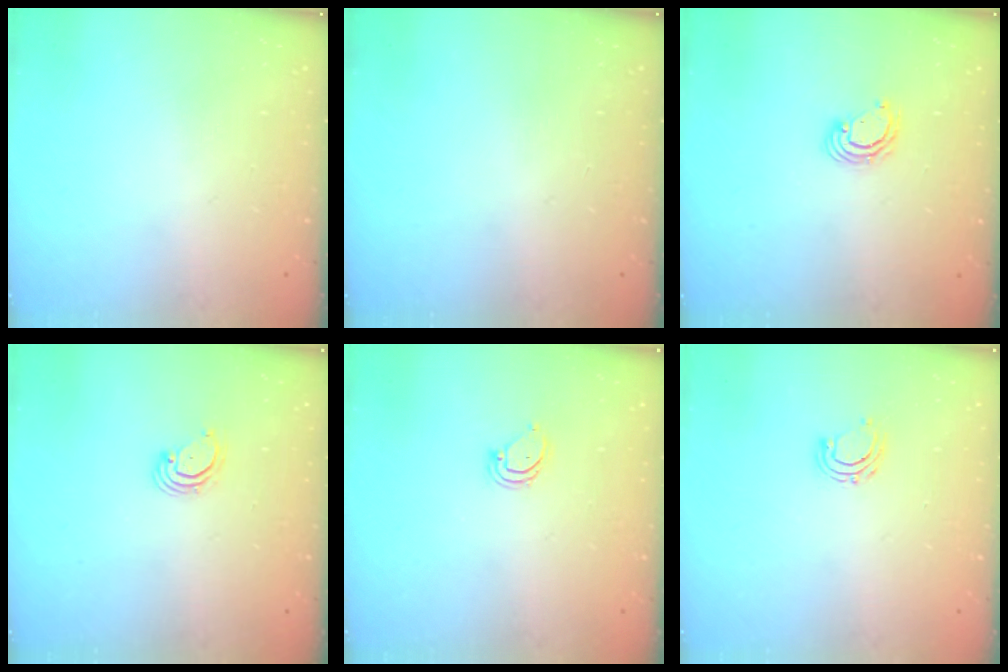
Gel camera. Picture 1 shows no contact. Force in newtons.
{"total": 0.0}
{"total": 3.8, "press": 3.8, "slide": 0.1}
{"total": 3.0, "press": 3.0, "slide": 0.3}
{"total": 3.3, "press": 3.3, "slide": 0.4}
{"total": 6.0, "press": 5.8, "slide": 1.3}